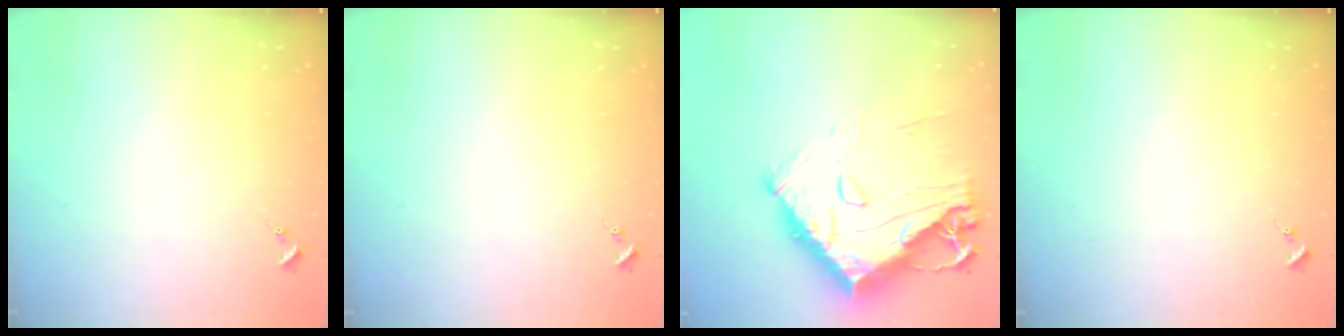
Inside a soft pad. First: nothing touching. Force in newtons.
{"total": 0.0}
{"total": 23.2, "press": 23.1, "slide": 2.2}
{"total": 0.0}